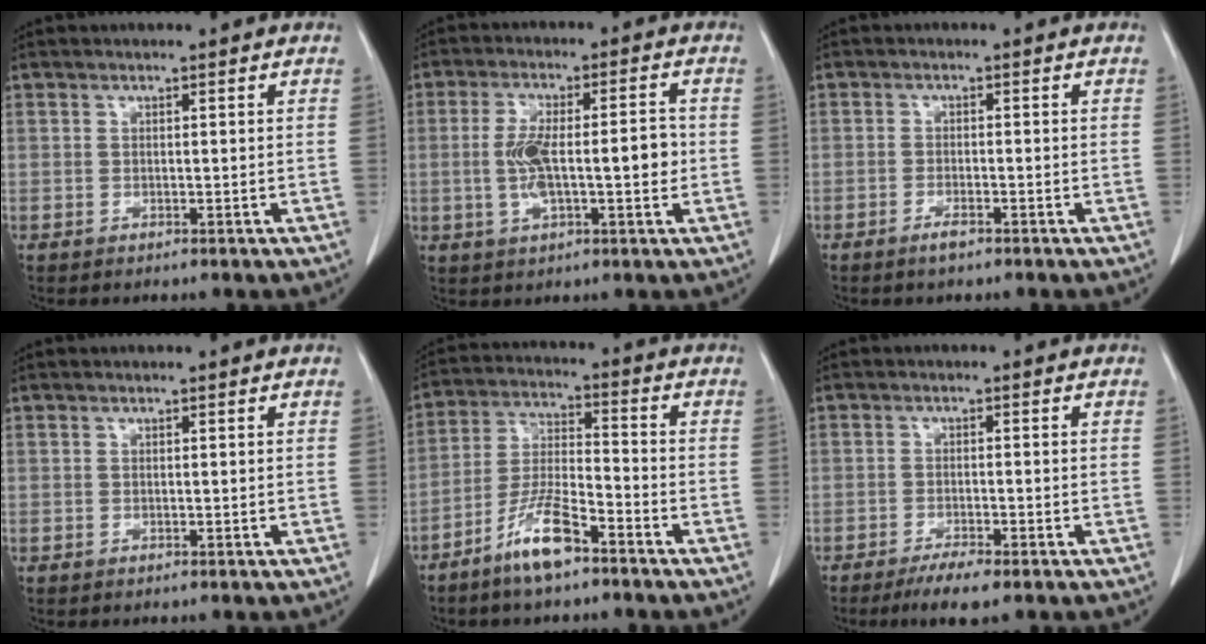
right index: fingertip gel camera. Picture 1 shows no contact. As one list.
[{"total": 9.8, "force": [-0.6, 2.7, 9.4], "torque": [-0.173, 0.016, -0.007]}, {"total": 1.8, "force": [-1.3, 0.4, 1.2], "torque": [-0.022, -0.001, -0.022]}, {"total": 0.0}, {"total": 9.0, "force": [-6.1, 1.6, 6.4], "torque": [-0.132, -0.010, -0.119]}, {"total": 4.4, "force": [-3.1, 0.4, 3.1], "torque": [-0.057, -0.011, -0.053]}]